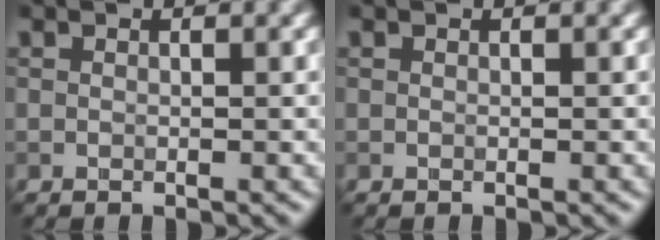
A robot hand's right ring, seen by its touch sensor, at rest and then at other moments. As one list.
[{"total": 0.0}]